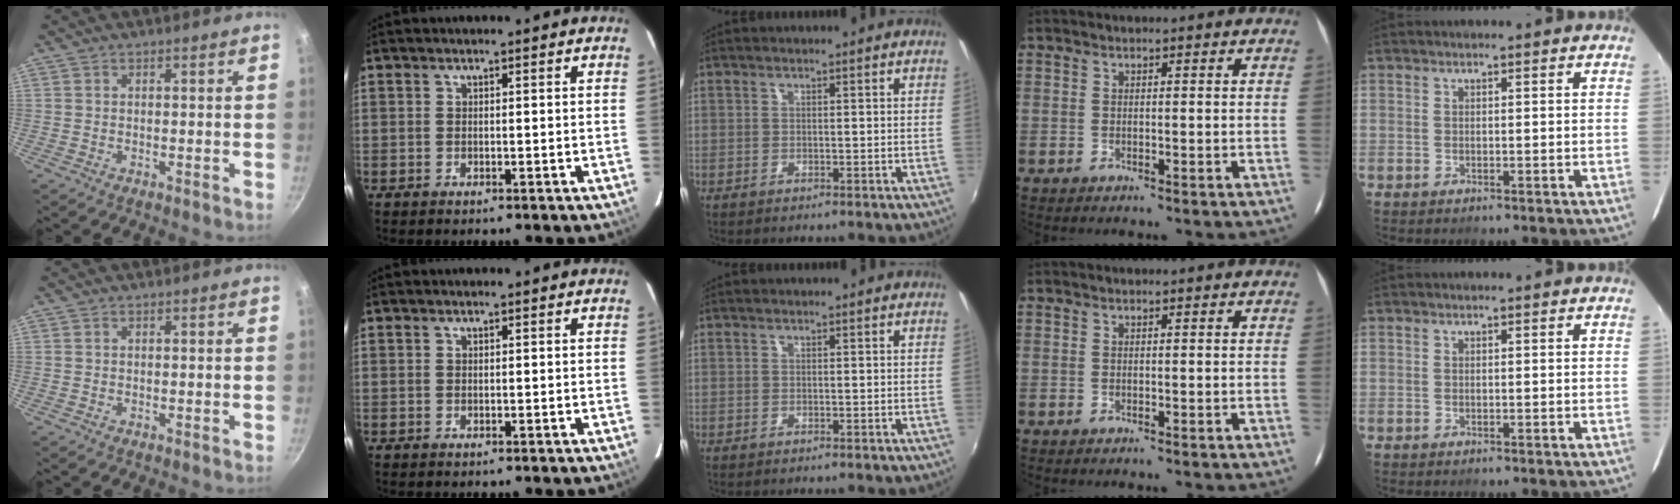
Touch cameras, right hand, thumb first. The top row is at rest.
{}